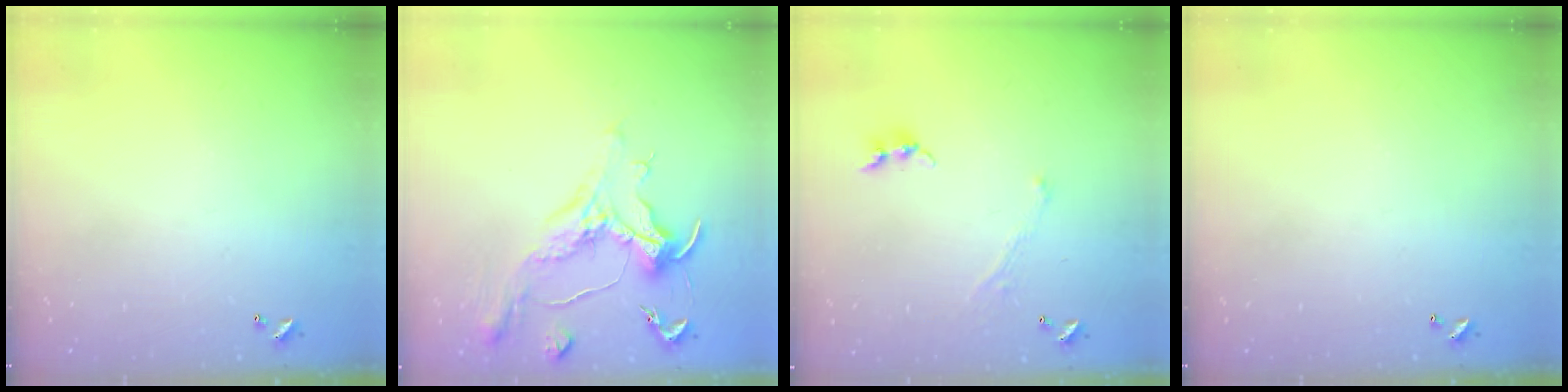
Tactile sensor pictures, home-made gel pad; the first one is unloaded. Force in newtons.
{"total": 1.6, "press": 1.5, "slide": 0.6}
{"total": 1.3, "press": 1.2, "slide": 0.5}
{"total": 0.0}